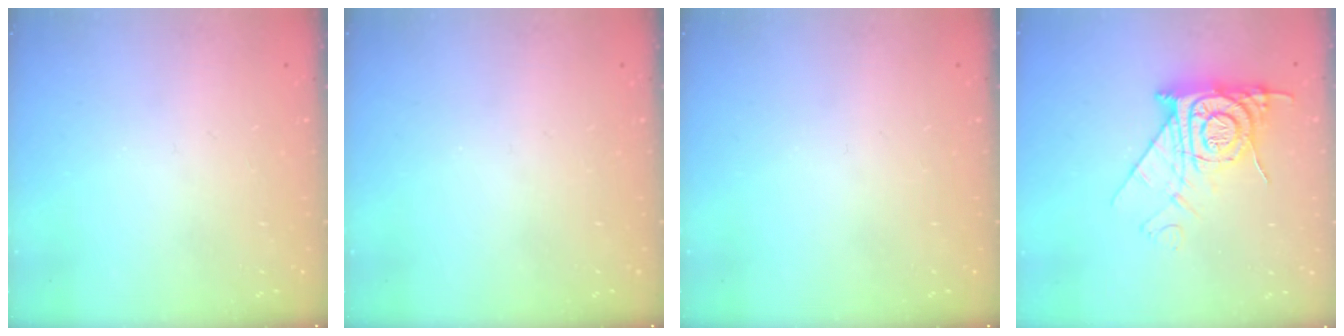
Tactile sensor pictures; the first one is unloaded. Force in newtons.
{"total": 0.0}
{"total": 0.0}
{"total": 12.8, "press": 12.7, "slide": 1.2}